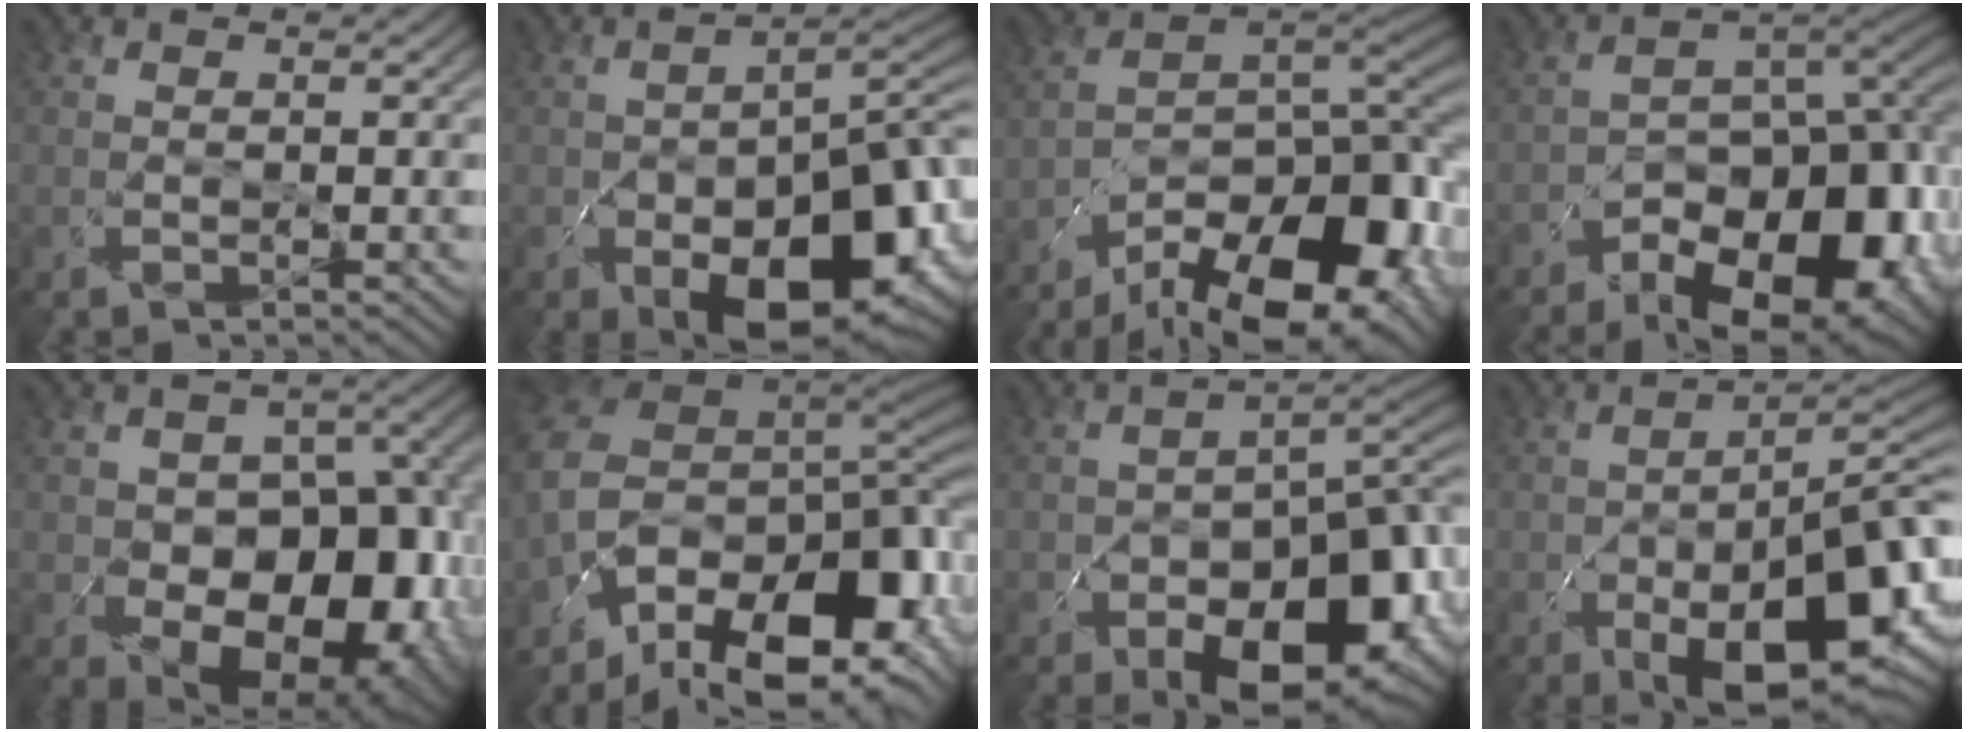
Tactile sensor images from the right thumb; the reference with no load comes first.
{"total": 16.9, "force": [-7.4, 8.7, 12.4], "torque": [-0.156, -0.034, -0.093]}
{"total": 17.8, "force": [-11.5, 8.7, 10.3], "torque": [-0.174, -0.036, -0.165]}
{"total": 16.0, "force": [-9.5, 8.1, 9.9], "torque": [-0.121, -0.011, -0.135]}
{"total": 17.5, "force": [-6.3, 12.2, 10.9], "torque": [-0.103, -0.022, -0.056]}
{"total": 17.8, "force": [-7.4, 11.4, 11.6], "torque": [-0.214, -0.017, -0.092]}
{"total": 17.2, "force": [-9.1, 9.1, 11.5], "torque": [-0.137, -0.020, -0.118]}
{"total": 15.9, "force": [-7.3, 6.6, 12.5], "torque": [-0.169, -0.018, -0.106]}